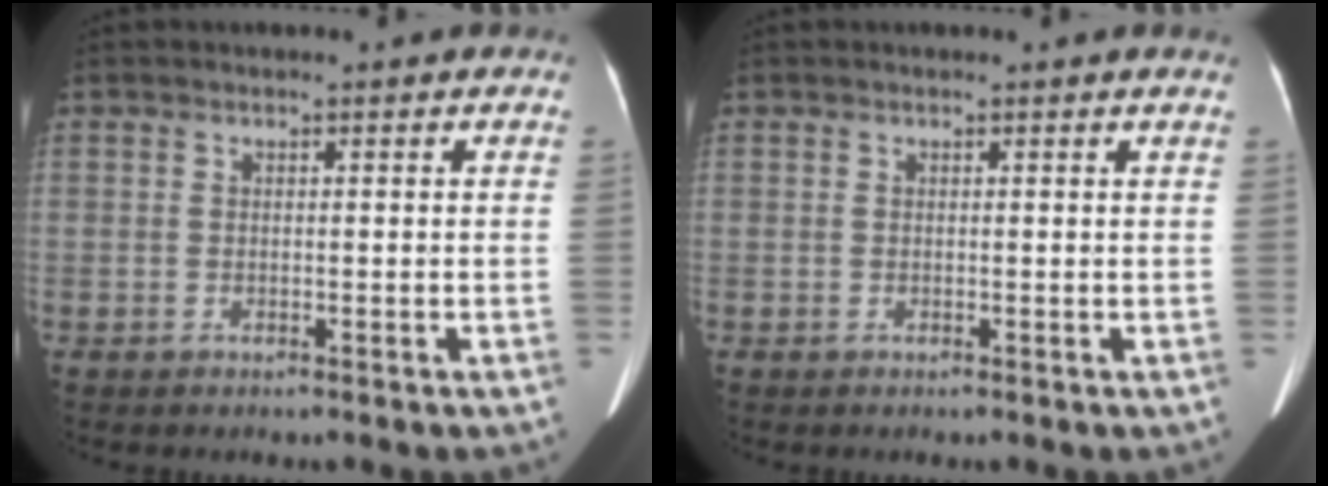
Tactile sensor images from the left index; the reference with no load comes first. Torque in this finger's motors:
{"motor_torque": [-0.01, -0.38, 0.06, 0.02]}